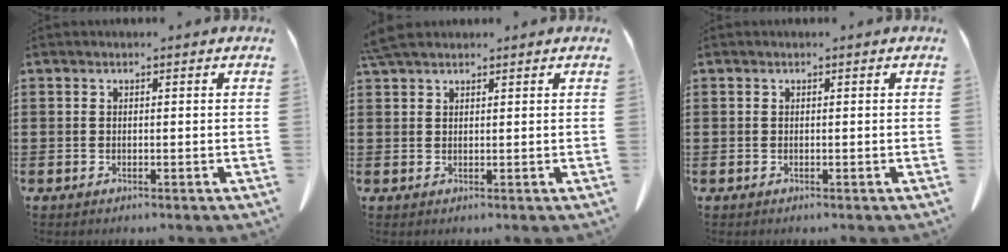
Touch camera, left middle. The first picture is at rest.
{"total": 3.0, "force": [2.6, 0.7, 1.4], "torque": [-0.036, 0.002, 0.050]}
{"total": 0.0}